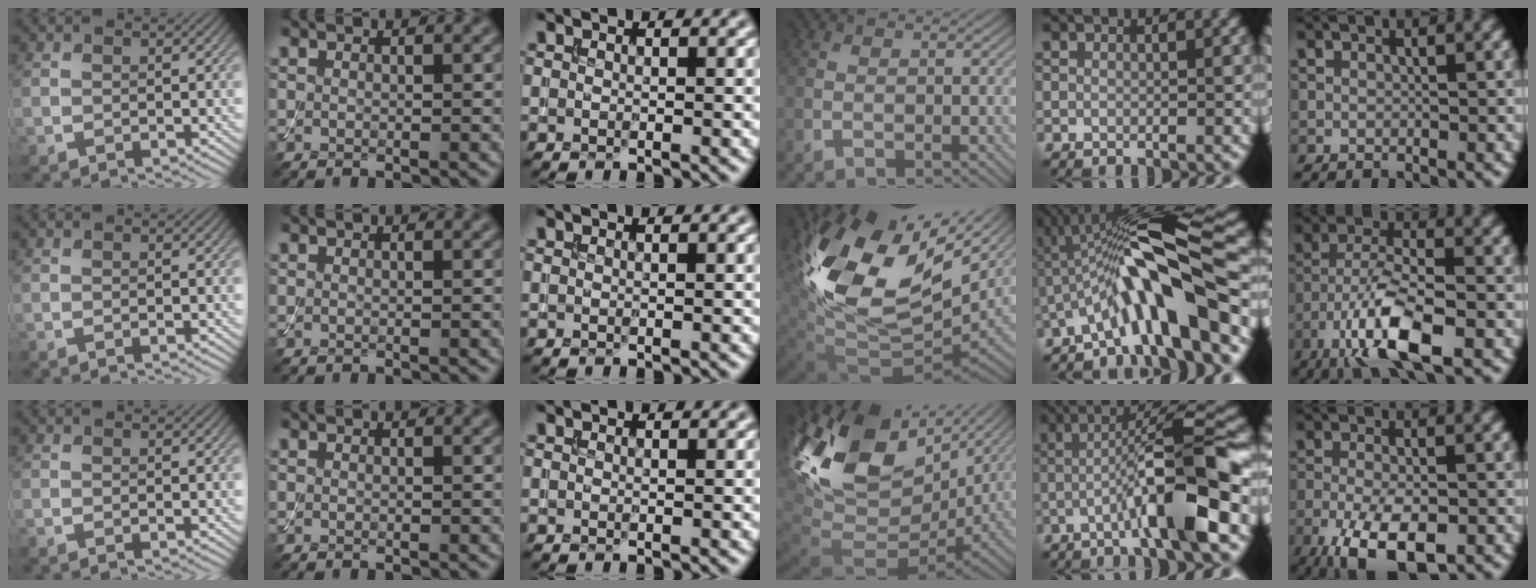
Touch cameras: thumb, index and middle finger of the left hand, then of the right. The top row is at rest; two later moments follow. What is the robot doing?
{"motion": "assemble", "object": "toy tower of hanoi"}